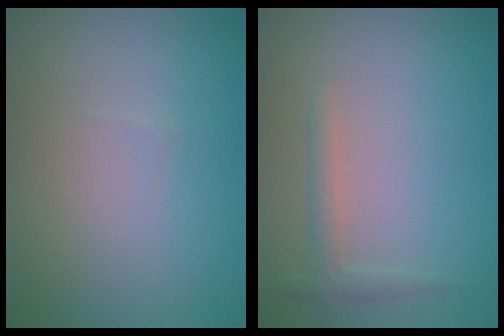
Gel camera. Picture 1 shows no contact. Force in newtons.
{"total": 1.5, "press": 1.5, "slide": 0.1}